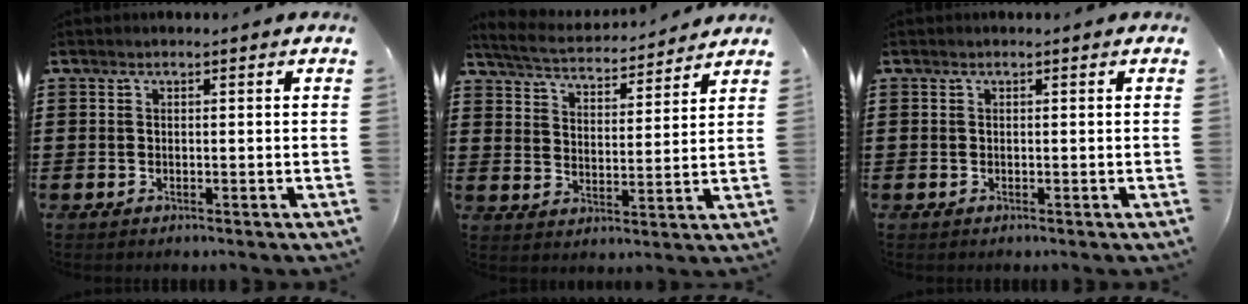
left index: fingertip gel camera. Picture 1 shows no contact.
{"total": 4.5, "force": [4.4, 0.1, 0.7], "torque": [-0.039, -0.030, 0.073]}
{"total": 0.0}